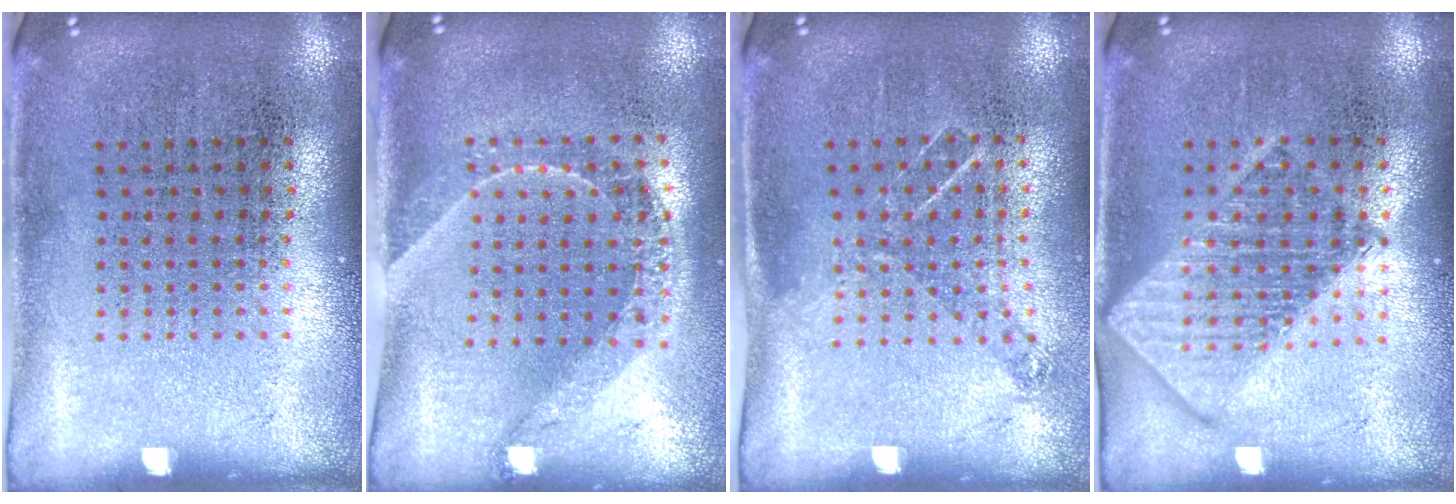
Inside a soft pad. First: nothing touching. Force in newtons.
{"total": 1.6, "press": 1.4, "slide": 0.9}
{"total": 0.9, "press": 0.9, "slide": 0.1}
{"total": 2.0, "press": 1.9, "slide": 0.2}